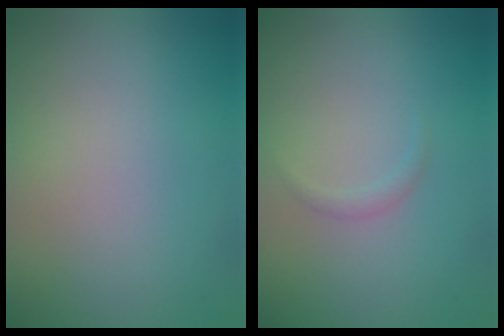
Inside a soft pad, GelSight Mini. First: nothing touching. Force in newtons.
{"total": 0.7, "press": 0.7, "slide": 0.0}